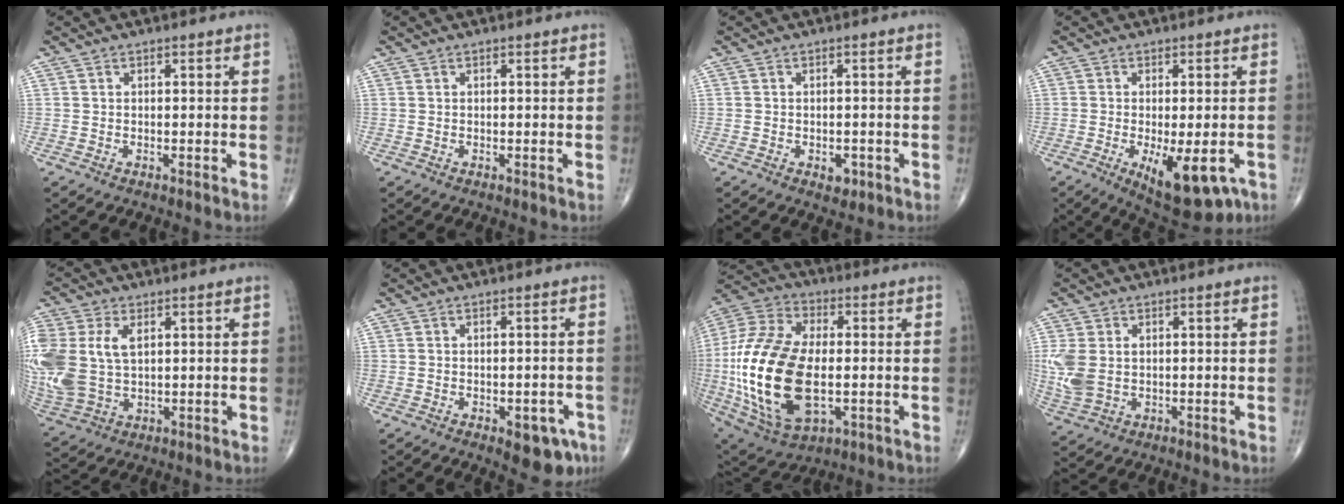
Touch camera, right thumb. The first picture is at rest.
{"total": 0.0}
{"total": 2.2, "force": [-0.9, 1.5, 1.4], "torque": [-0.010, 0.001, -0.008]}
{"total": 12.0, "force": [-4.6, 4.8, 9.9], "torque": [-0.134, -0.010, -0.057]}
{"total": 16.9, "force": [2.7, 10.9, 12.7], "torque": [-0.327, -0.002, 0.059]}
{"total": 6.7, "force": [-3.3, 3.3, 4.7], "torque": [-0.037, 0.016, -0.035]}
{"total": 26.9, "force": [-3.0, 14.5, 22.5], "torque": [-0.482, -0.005, -0.038]}
{"total": 7.5, "force": [0.4, 5.2, 5.4], "torque": [-0.132, 0.004, 0.018]}